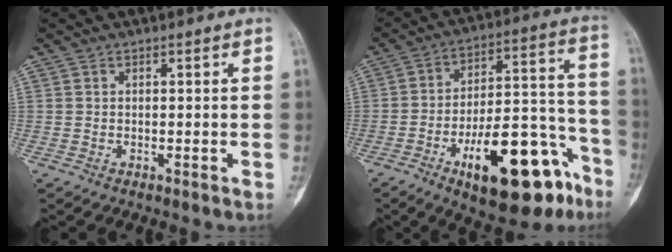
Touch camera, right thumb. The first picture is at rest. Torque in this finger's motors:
{"motor_torque": [2.71, 2.30, 1.35, -1.42, 0.41]}